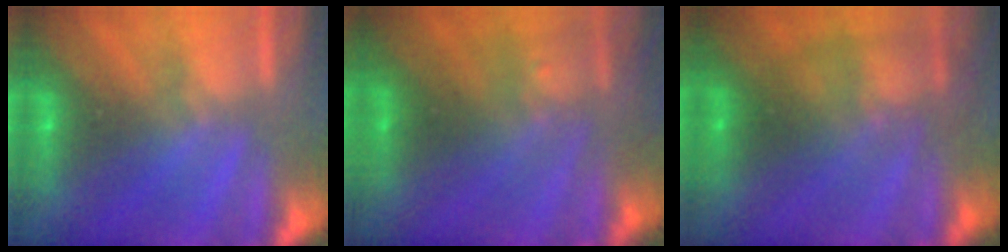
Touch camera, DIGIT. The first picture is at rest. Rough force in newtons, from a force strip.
{"total": 2.7}
{"total": 2.1}